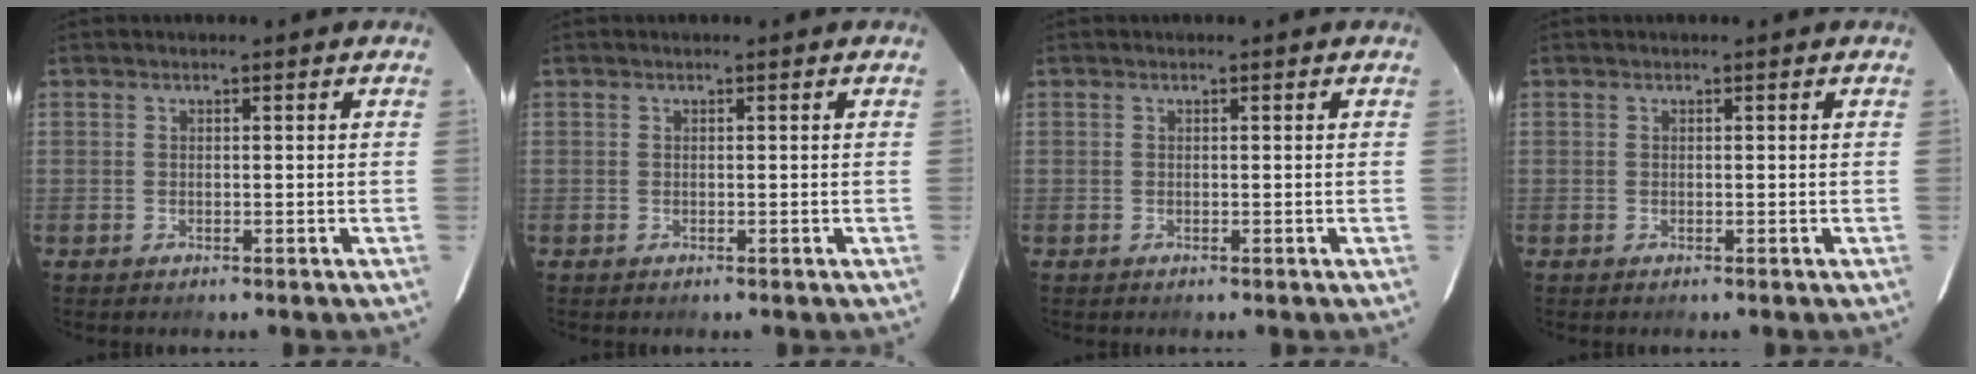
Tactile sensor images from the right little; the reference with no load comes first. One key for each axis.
{"total": 0.0}
{"total": 0.0}
{"total": 0.0}